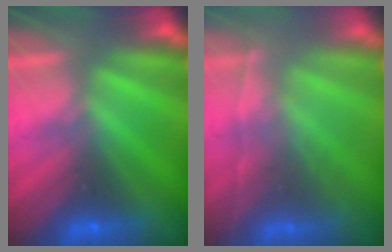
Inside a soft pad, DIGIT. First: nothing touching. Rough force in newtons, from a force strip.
{"total": 1.8}